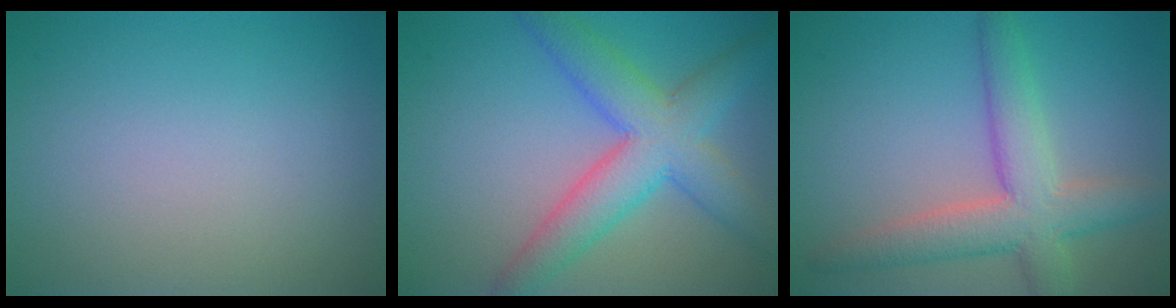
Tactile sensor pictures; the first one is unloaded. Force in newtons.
{"total": 6.8, "press": 6.8, "slide": 0.4}
{"total": 6.0, "press": 5.9, "slide": 0.5}